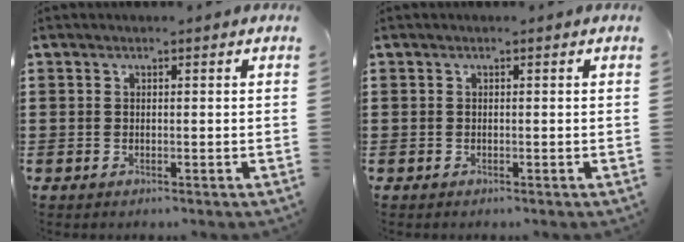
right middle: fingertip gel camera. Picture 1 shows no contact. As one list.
[{"total": 0.0}]